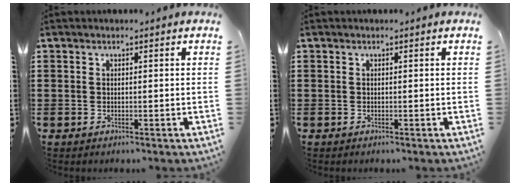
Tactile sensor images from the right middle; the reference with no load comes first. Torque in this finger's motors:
{"motor_torque": [0.10, -0.16, -0.01, -0.01]}